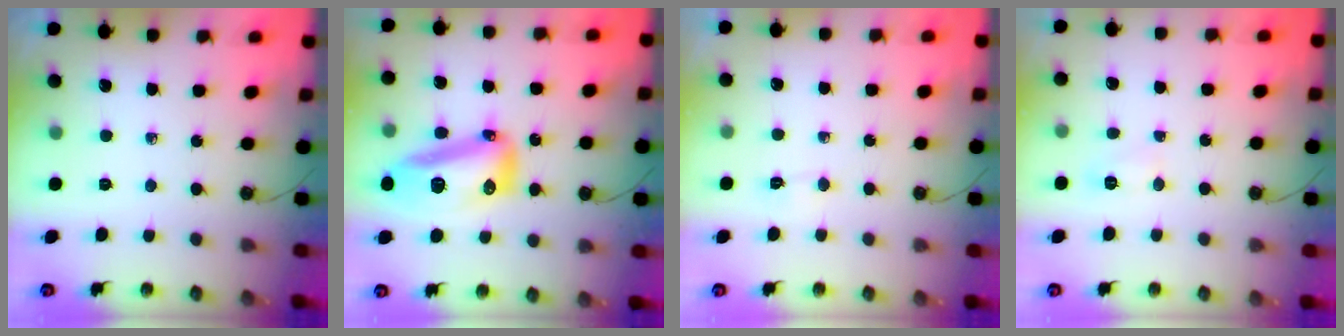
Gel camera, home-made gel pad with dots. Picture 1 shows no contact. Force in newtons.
{"total": 26.2, "press": 20.4, "slide": 16.5}
{"total": 2.8, "press": 2.8, "slide": 0.4}
{"total": 6.1, "press": 6.1, "slide": 0.6}